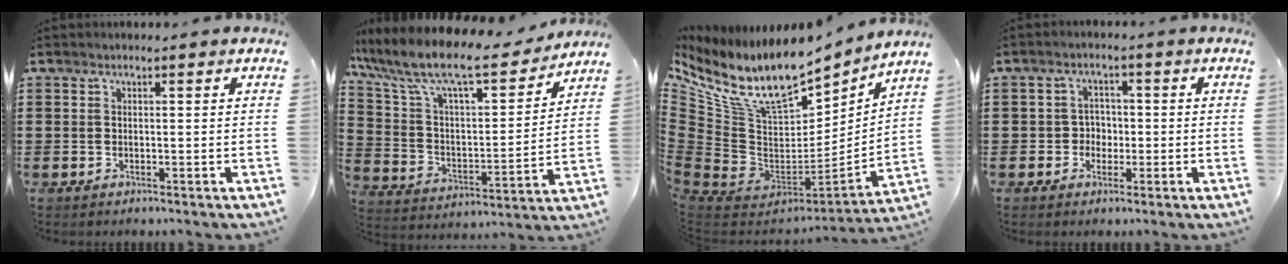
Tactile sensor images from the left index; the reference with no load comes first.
{"total": 11.5, "force": [9.5, 1.9, 6.1], "torque": [-0.160, -0.062, 0.161]}
{"total": 15.6, "force": [10.6, 7.3, 8.8], "torque": [-0.207, -0.073, 0.188]}
{"total": 3.0, "force": [-0.7, 2.7, 1.2], "torque": [-0.033, 0.006, -0.018]}